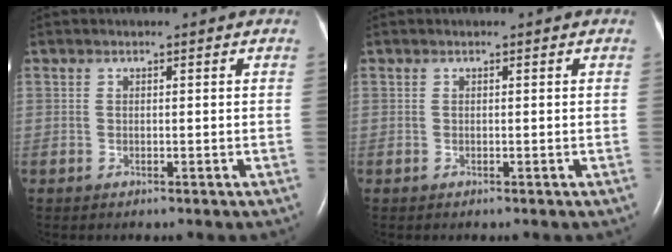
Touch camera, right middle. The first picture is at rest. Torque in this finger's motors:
{"motor_torque": [-0.05, 0.11, 0.00, 0.00]}